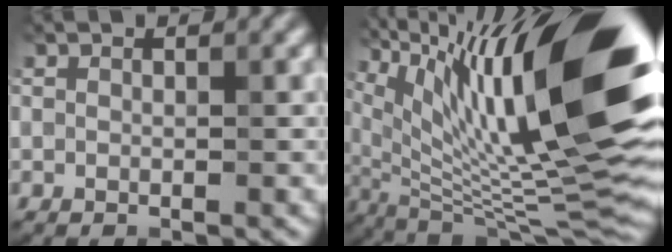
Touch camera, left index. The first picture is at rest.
{"total": 18.8, "force": [8.1, 5.0, 16.2], "torque": [-0.265, 0.031, 0.146]}